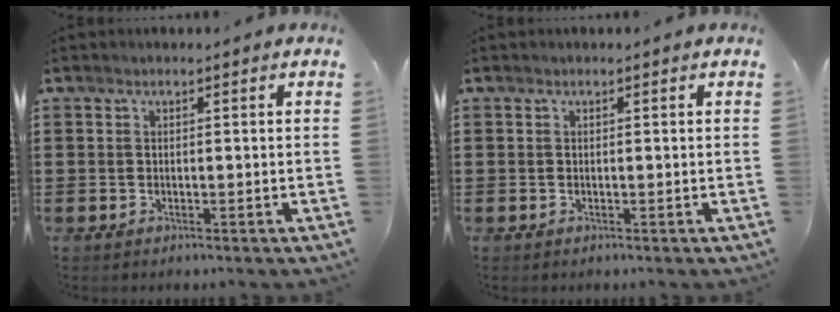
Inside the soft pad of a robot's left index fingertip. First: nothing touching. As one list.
[{"total": 0.0}]